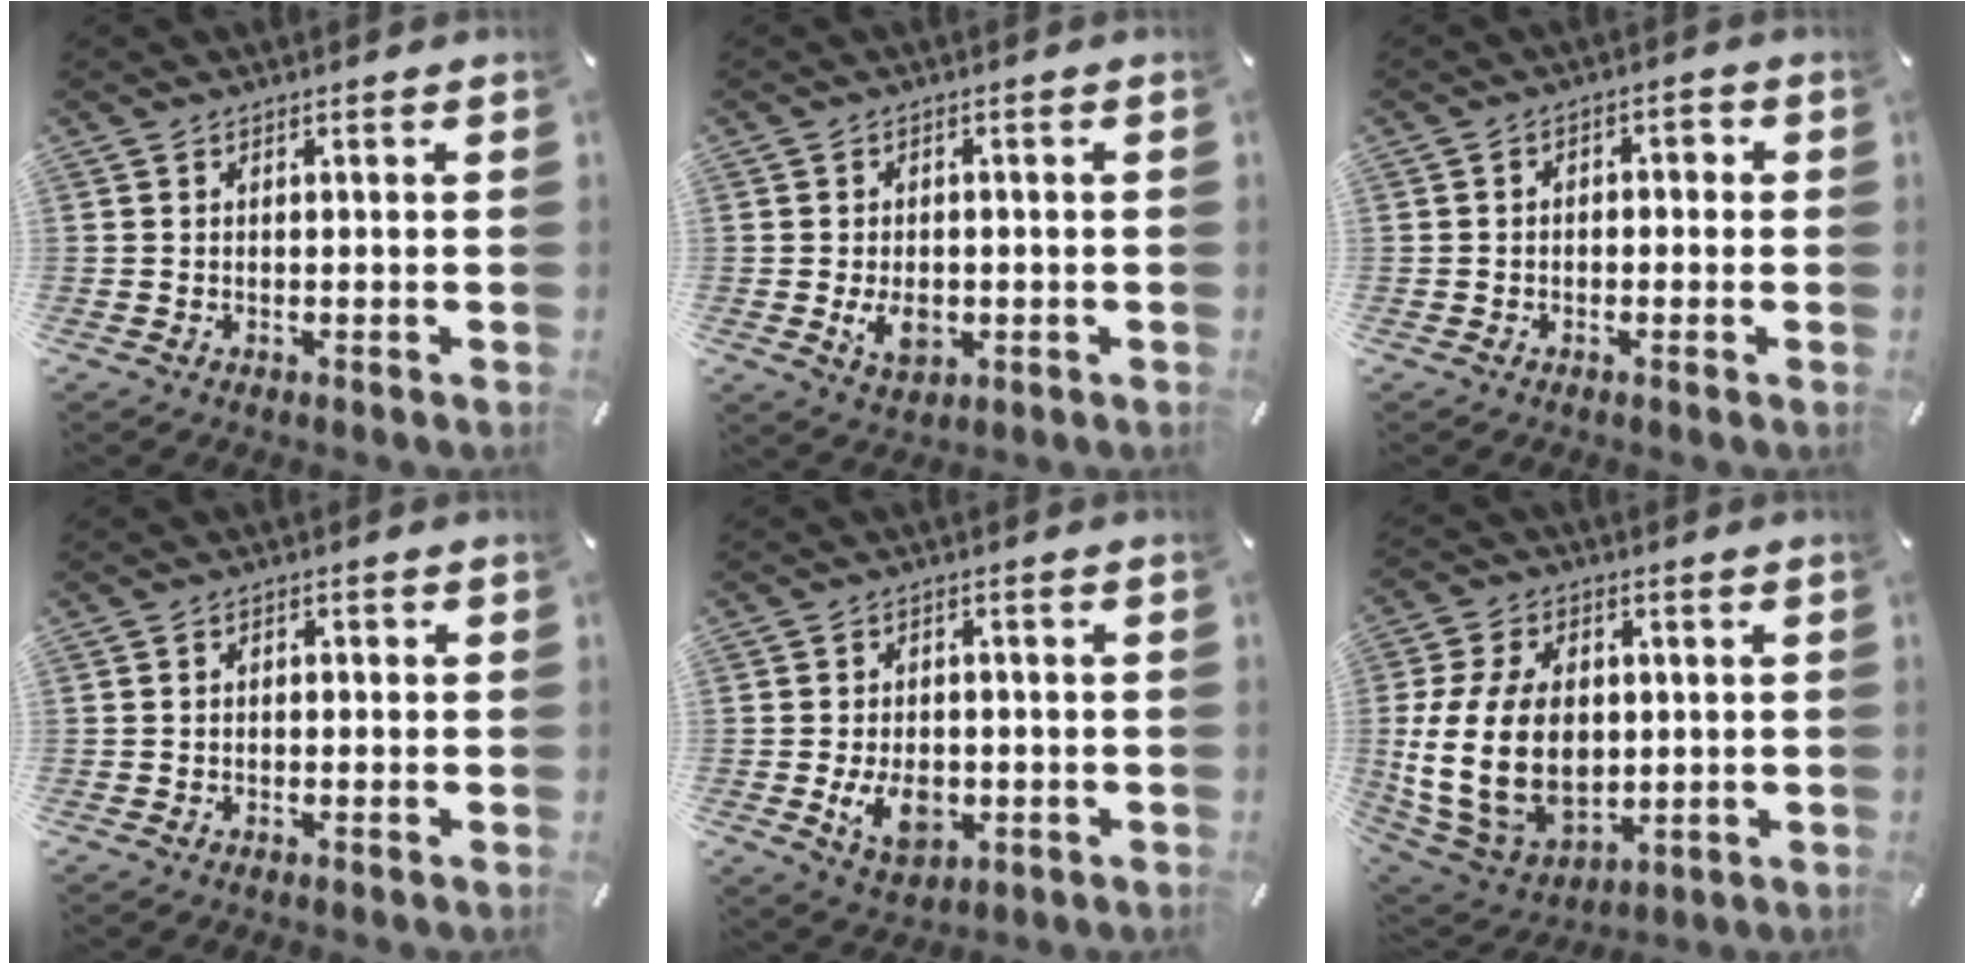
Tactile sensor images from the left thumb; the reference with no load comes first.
{"total": 5.9, "force": [-1.2, 4.1, 4.1], "torque": [-0.072, -0.006, -0.024]}
{"total": 2.8, "force": [-1.7, 1.7, 1.4], "torque": [-0.024, 0.015, -0.035]}
{"total": 1.5, "force": [-0.8, 1.0, 0.7], "torque": [-0.014, 0.007, -0.018]}
{"total": 8.7, "force": [-2.0, 6.0, 5.9], "torque": [-0.119, 0.005, -0.034]}
{"total": 20.1, "force": [0.1, 14.5, 14.0], "torque": [-0.289, -0.005, 0.007]}